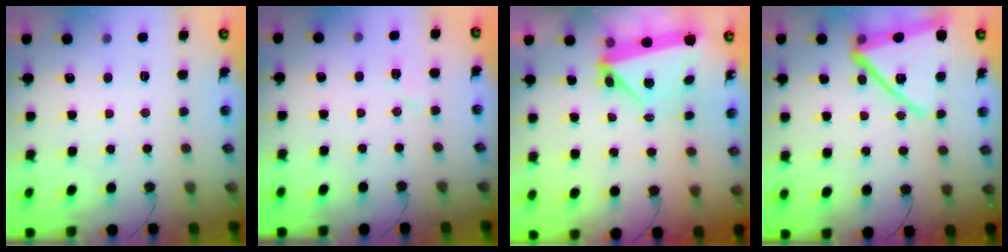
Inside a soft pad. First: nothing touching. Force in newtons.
{"total": 5.7, "press": 5.6, "slide": 1.3}
{"total": 5.7, "press": 5.5, "slide": 1.5}
{"total": 16.7, "press": 16.5, "slide": 2.4}